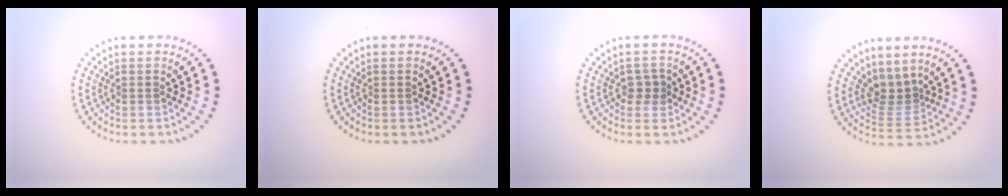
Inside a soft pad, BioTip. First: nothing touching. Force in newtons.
{"total": 0.0}
{"total": 1.6, "press": 1.5, "slide": 0.4}
{"total": 2.8, "press": 1.8, "slide": 2.1}